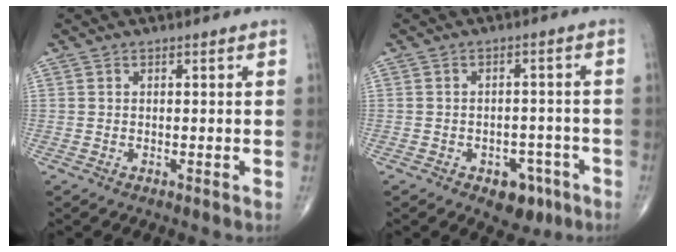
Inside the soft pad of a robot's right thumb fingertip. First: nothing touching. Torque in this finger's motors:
{"motor_torque": [2.02, 0.97, 0.32, -0.49, -0.01]}